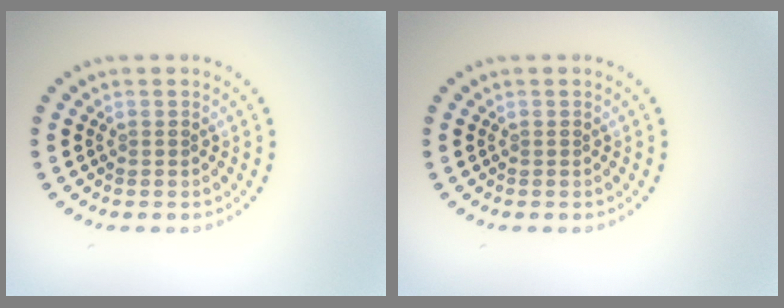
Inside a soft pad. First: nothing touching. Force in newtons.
{"total": 0.0}